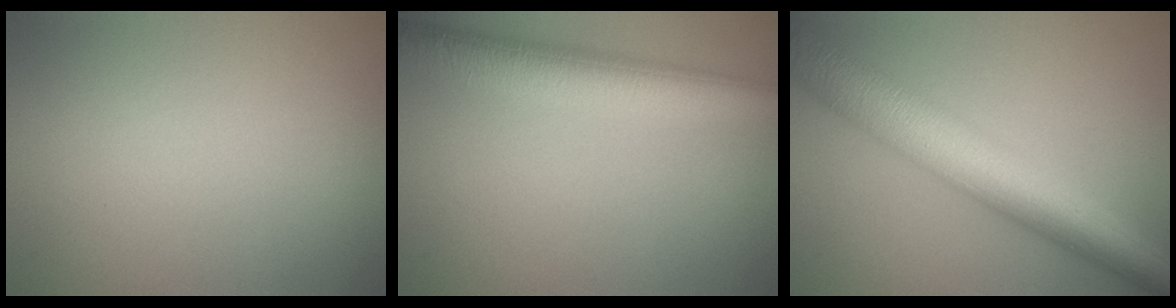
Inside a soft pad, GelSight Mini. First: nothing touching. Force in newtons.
{"total": 6.1, "press": 6.1, "slide": 0.4}
{"total": 9.2, "press": 9.2, "slide": 0.2}